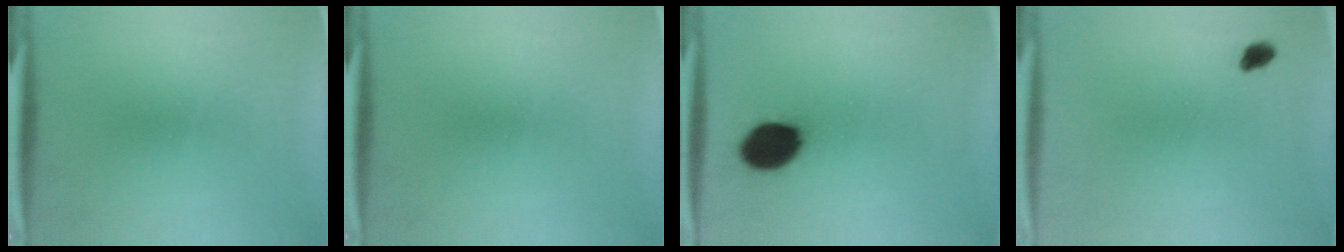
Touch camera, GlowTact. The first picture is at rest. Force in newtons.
{"total": 0.0}
{"total": 11.8}
{"total": 1.9}